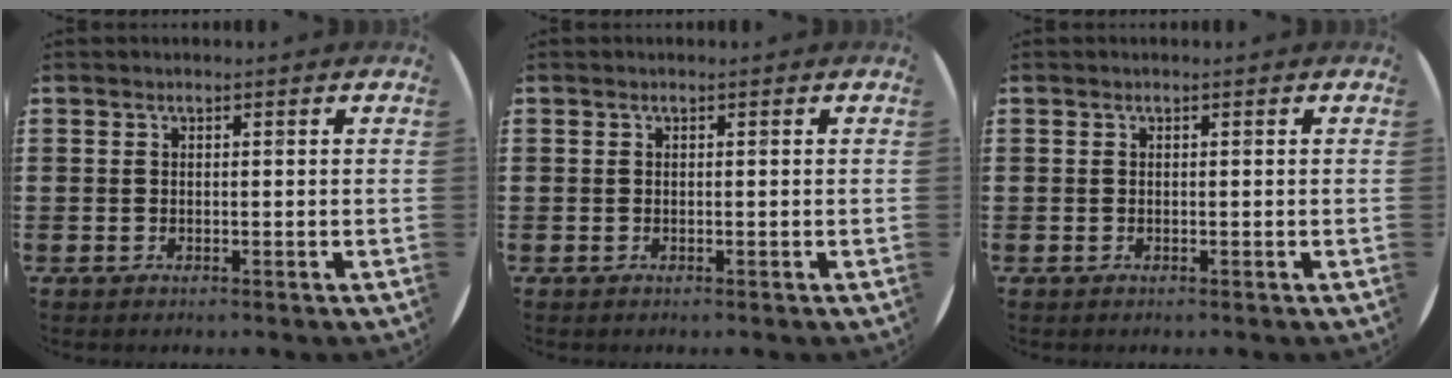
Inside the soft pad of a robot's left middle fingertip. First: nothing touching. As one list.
[{"total": 0.0}, {"total": 0.0}]